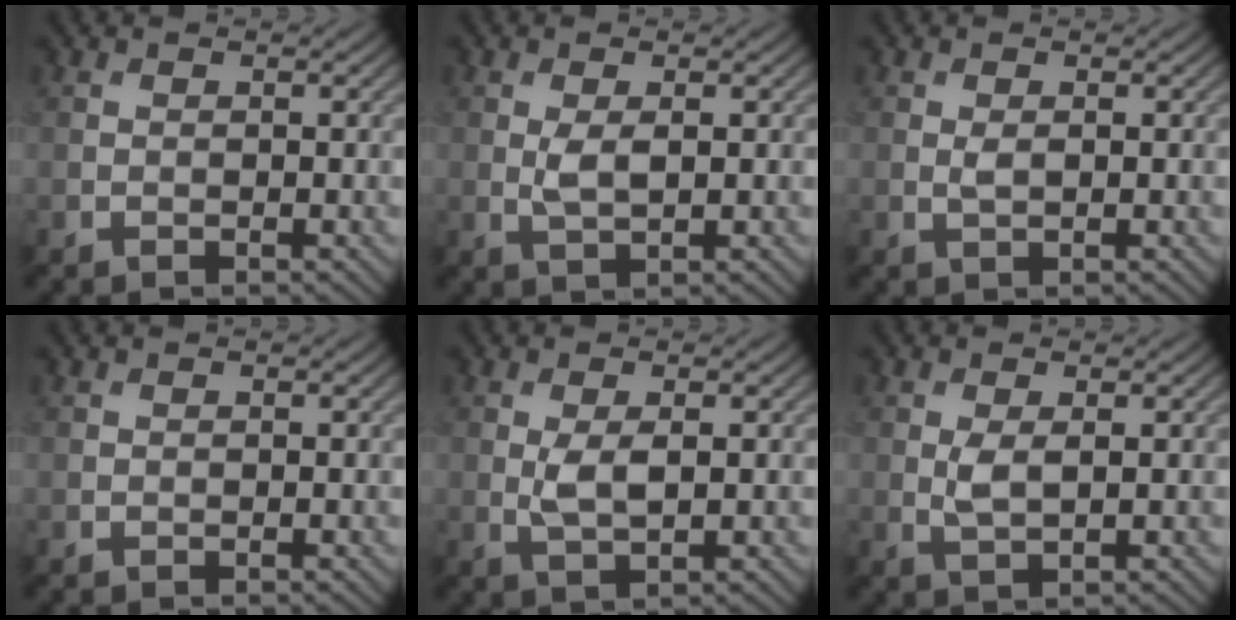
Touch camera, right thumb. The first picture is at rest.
{"total": 2.5, "force": [0.2, 1.0, 2.3], "torque": [-0.056, -0.003, 0.007]}
{"total": 1.1, "force": [0.1, 0.4, 1.0], "torque": [-0.025, -0.002, 0.003]}
{"total": 0.0}
{"total": 3.2, "force": [0.2, 1.2, 2.9], "torque": [-0.068, -0.004, 0.007]}
{"total": 2.4, "force": [0.3, 0.9, 2.2], "torque": [-0.055, -0.004, 0.008]}